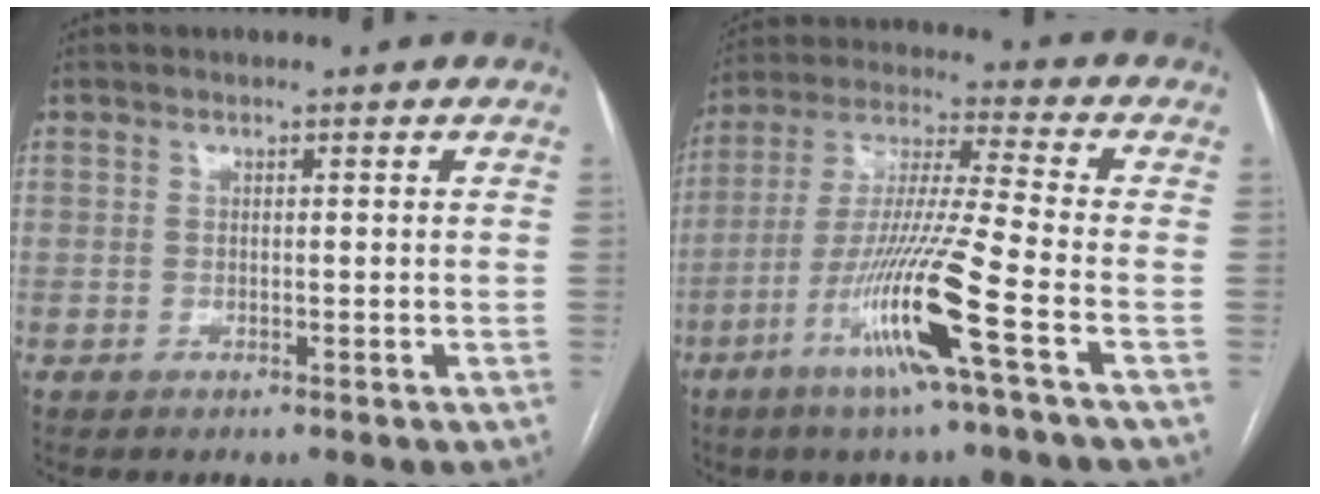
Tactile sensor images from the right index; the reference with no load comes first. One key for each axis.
{"total": 14.7, "fx": -6.7, "fy": -1.6, "fz": 13.0, "tx": -0.263, "ty": -0.019, "tz": -0.129}